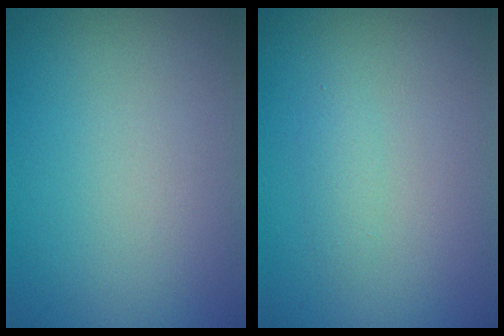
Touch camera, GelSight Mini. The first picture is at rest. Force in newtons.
{"total": 0.8, "press": 0.8, "slide": 0.0}